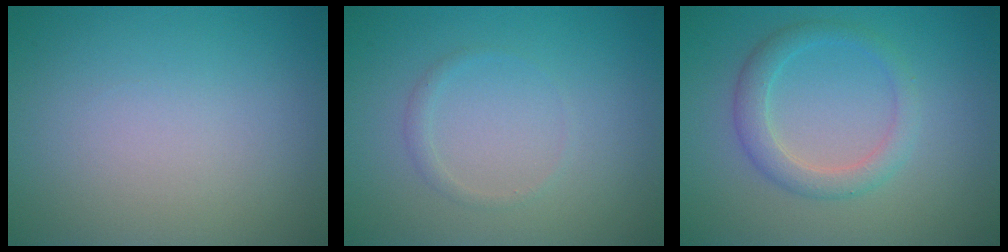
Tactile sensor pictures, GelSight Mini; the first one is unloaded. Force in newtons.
{"total": 0.8, "press": 0.8, "slide": 0.1}
{"total": 2.7, "press": 2.7, "slide": 0.2}